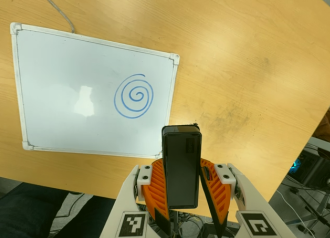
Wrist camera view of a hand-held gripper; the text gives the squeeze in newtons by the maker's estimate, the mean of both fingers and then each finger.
{"total": 6.5, "left": 6.4, "right": 6.6}